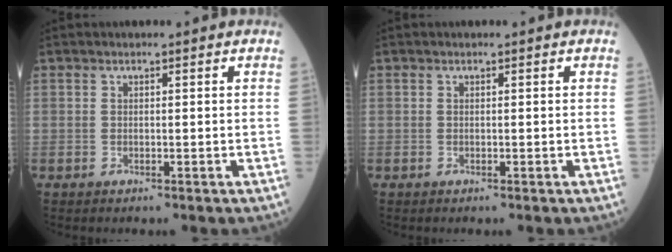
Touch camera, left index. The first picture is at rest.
{"total": 0.0}